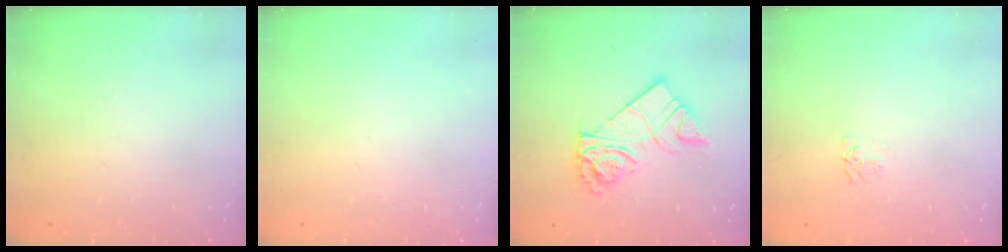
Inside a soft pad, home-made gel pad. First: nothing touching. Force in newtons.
{"total": 0.0}
{"total": 12.4, "press": 12.4, "slide": 0.9}
{"total": 4.5, "press": 4.4, "slide": 0.6}